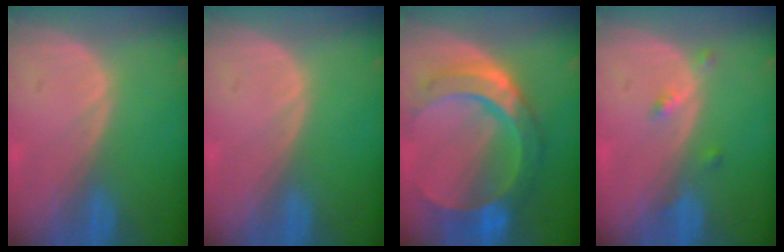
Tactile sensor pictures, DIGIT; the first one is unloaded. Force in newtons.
{"total": 0.0}
{"total": 10.6, "press": 10.6, "slide": 1.1}
{"total": 2.2, "press": 1.8, "slide": 1.3}